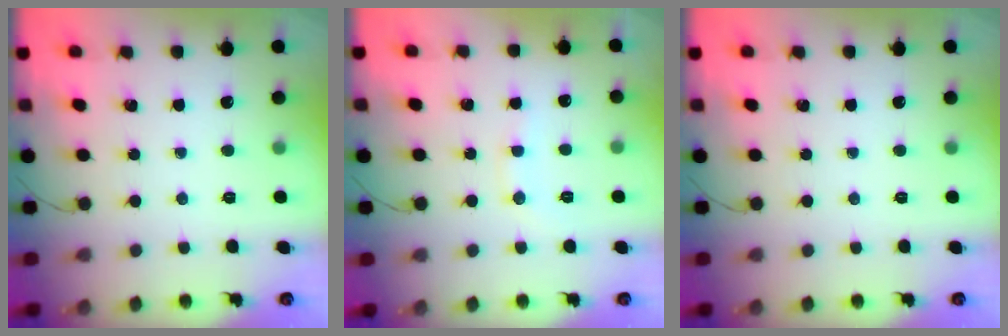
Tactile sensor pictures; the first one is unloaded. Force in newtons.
{"total": 8.0, "press": 7.8, "slide": 1.6}
{"total": 0.0}